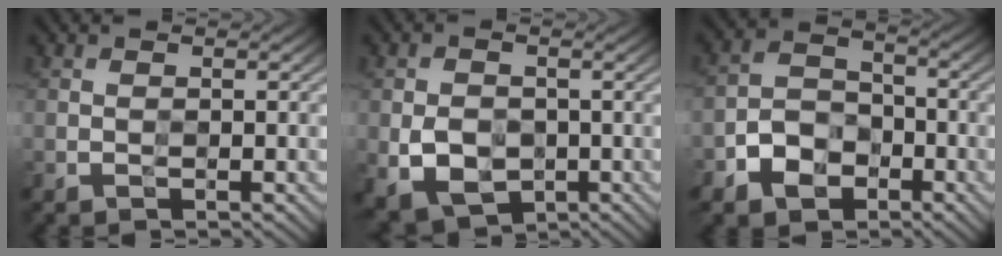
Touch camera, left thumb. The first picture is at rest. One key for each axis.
{"total": 5.6, "fx": -1.4, "fy": 4.1, "fz": 3.6, "tx": -0.080, "ty": -0.015, "tz": -0.023}
{"total": 6.5, "fx": -3.5, "fy": 4.4, "fz": 3.3, "tx": -0.069, "ty": 0.001, "tz": -0.078}